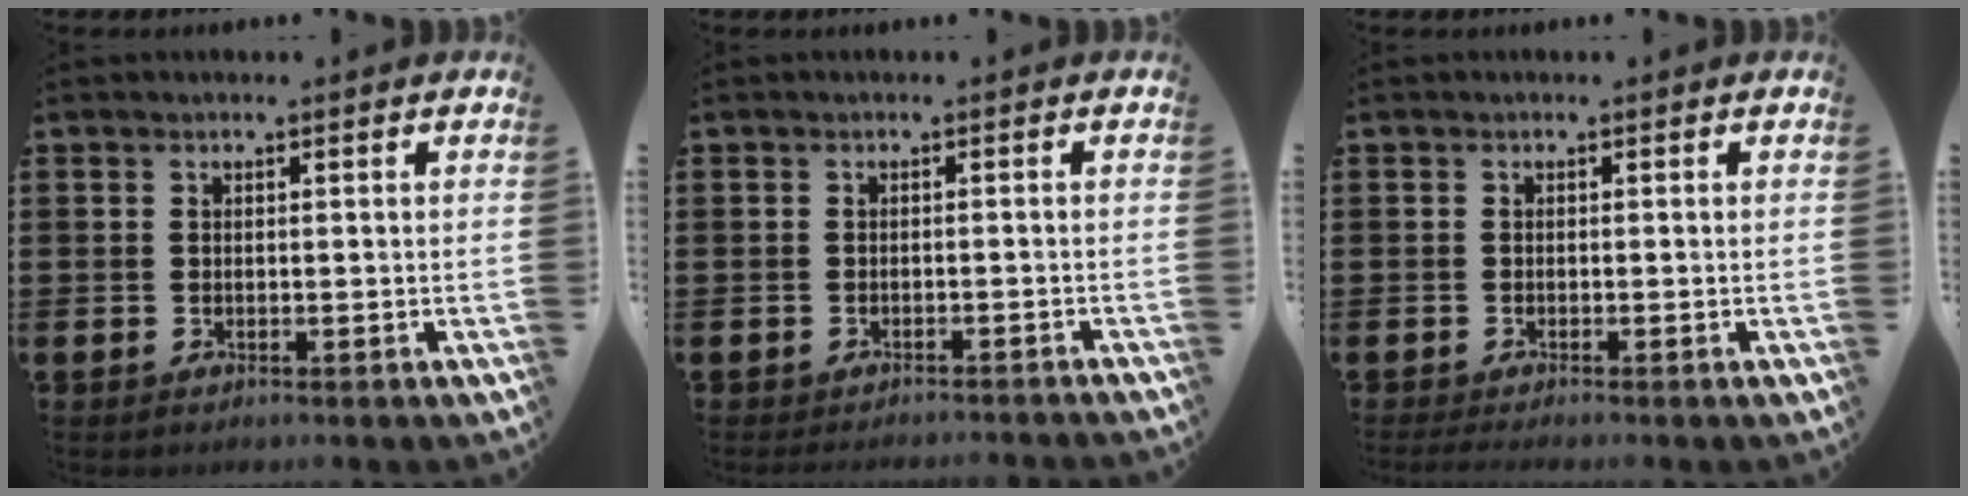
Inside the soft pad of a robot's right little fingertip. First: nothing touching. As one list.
[{"total": 1.4, "force": [-1.4, -0.2, 0.0], "torque": [-0.001, 0.003, -0.028]}, {"total": 0.9, "force": [-0.8, -0.1, 0.5], "torque": [-0.007, -0.002, -0.016]}]